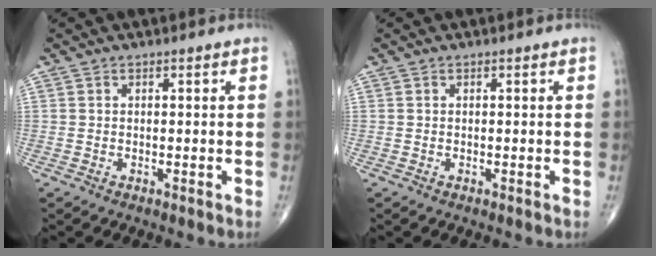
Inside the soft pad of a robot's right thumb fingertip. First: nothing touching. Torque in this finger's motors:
{"motor_torque": [-0.01, 0.00, -0.01, 0.00, 0.00]}